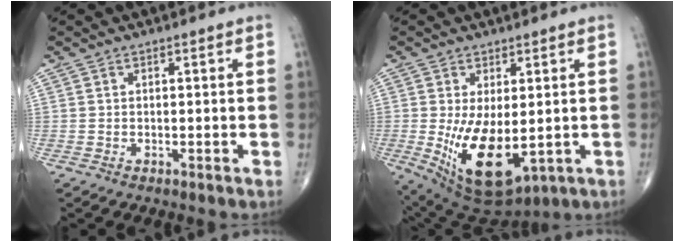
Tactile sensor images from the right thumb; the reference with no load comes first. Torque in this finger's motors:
{"motor_torque": [0.15, 1.48, 1.59, -0.02, 0.16]}